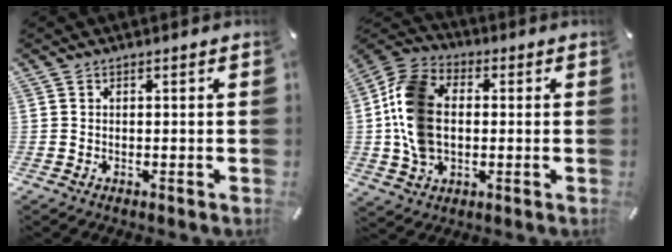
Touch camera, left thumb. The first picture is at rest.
{"total": 13.9, "force": [-0.2, 10.3, 9.2], "torque": [-0.214, 0.017, -0.001]}